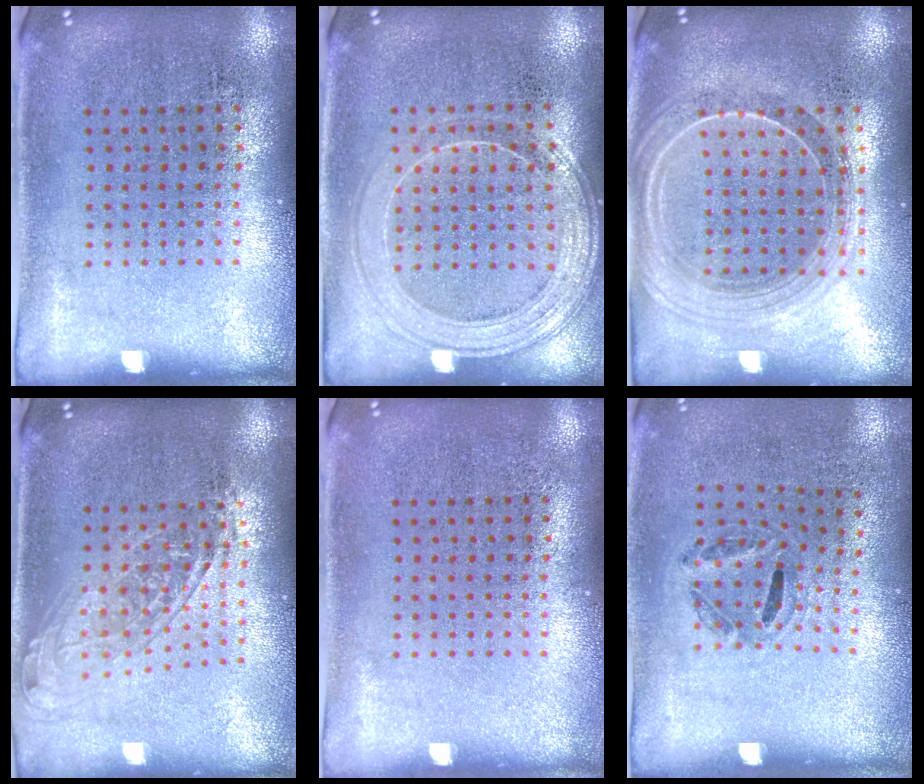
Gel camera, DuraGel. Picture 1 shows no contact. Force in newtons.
{"total": 1.6, "press": 1.5, "slide": 0.4}
{"total": 2.2, "press": 1.9, "slide": 1.0}
{"total": 1.5, "press": 1.3, "slide": 0.9}
{"total": 0.0}
{"total": 1.1, "press": 0.6, "slide": 0.9}